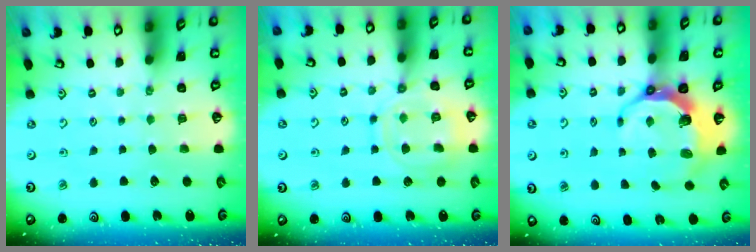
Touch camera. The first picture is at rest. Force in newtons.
{"total": 11.8, "press": 11.8, "slide": 1.1}
{"total": 8.1, "press": 6.8, "slide": 4.5}